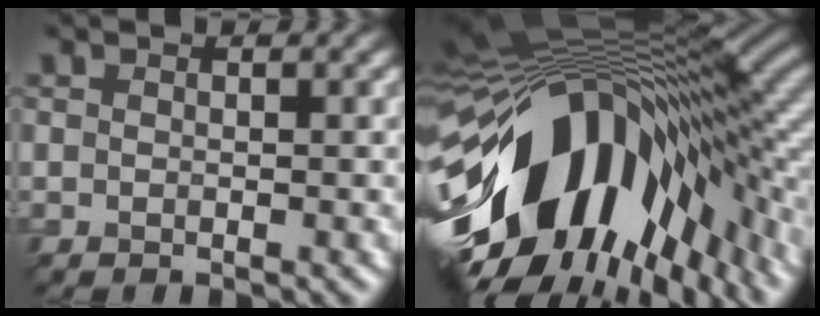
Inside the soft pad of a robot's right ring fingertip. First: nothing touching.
{"total": 15.1, "force": [-5.4, 8.4, 11.4], "torque": [-0.222, 0.004, -0.076]}